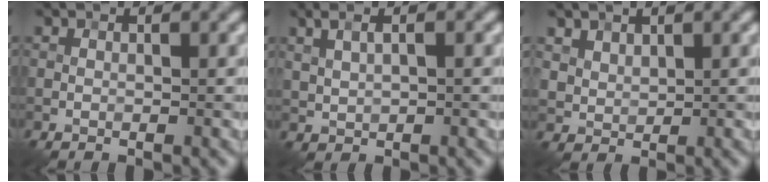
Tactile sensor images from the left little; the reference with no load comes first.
{"total": 3.1, "force": [1.6, 1.3, 2.3], "torque": [-0.050, 0.010, 0.028]}
{"total": 2.0, "force": [1.4, 1.3, 0.5], "torque": [-0.015, -0.012, 0.046]}